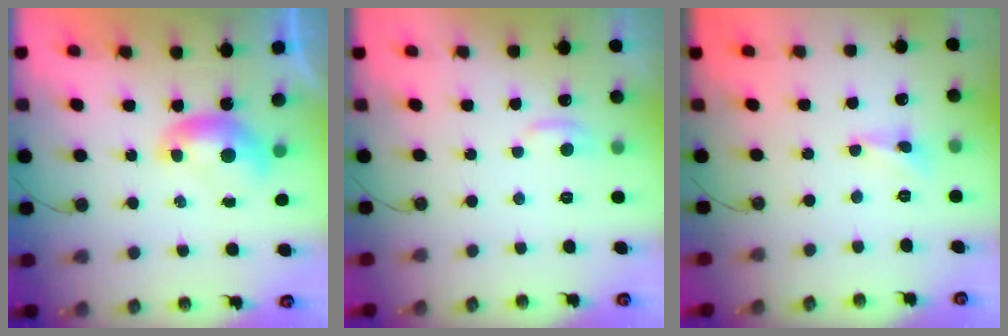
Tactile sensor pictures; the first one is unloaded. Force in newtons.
{"total": 0.9, "press": 0.6, "slide": 0.7}
{"total": 1.7, "press": 1.6, "slide": 0.5}